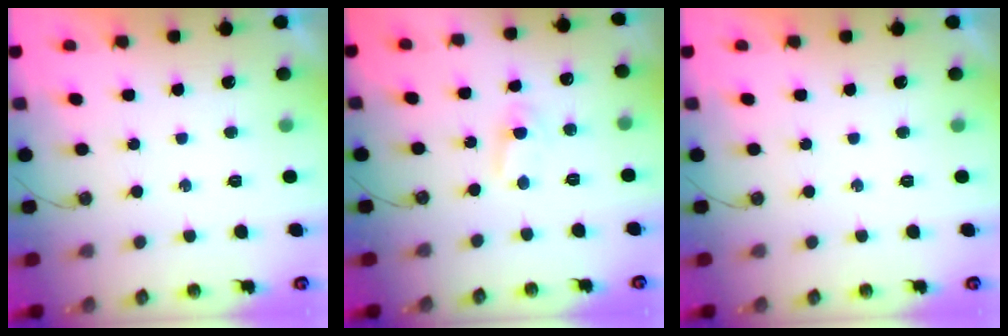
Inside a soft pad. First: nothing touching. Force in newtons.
{"total": 2.2, "press": 2.2, "slide": 0.3}
{"total": 0.0}